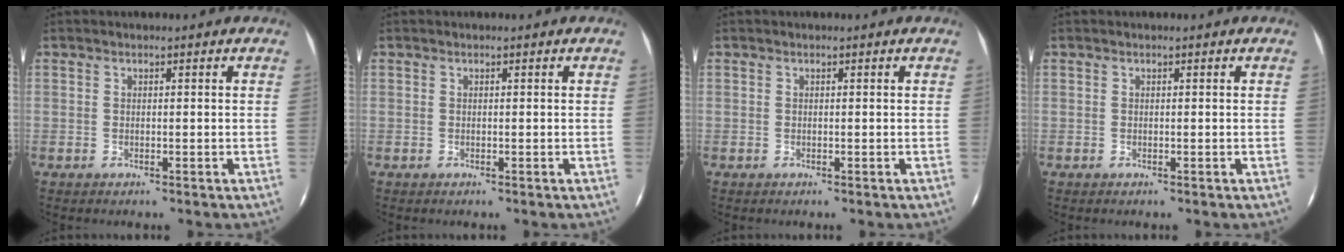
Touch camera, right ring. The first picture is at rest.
{"total": 0.0}
{"total": 0.0}
{"total": 0.0}